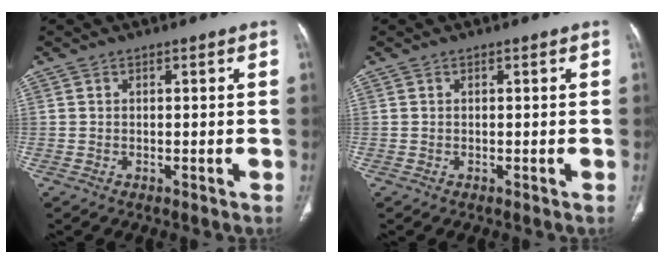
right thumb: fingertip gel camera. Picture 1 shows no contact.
{"total": 0.0}